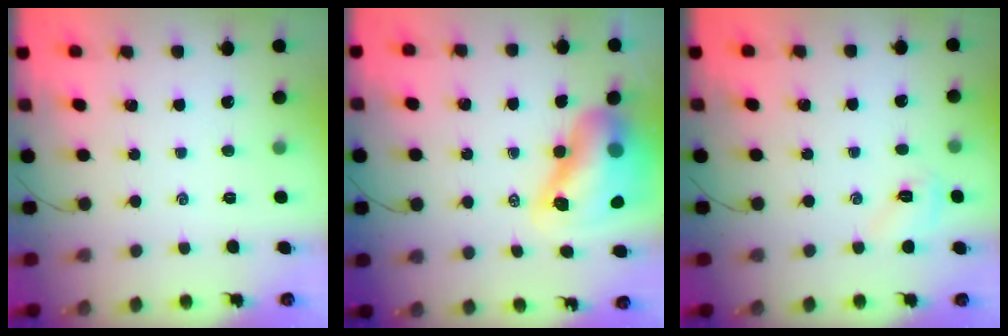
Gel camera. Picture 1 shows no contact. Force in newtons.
{"total": 14.3, "press": 13.7, "slide": 4.0}
{"total": 5.4, "press": 5.3, "slide": 1.0}